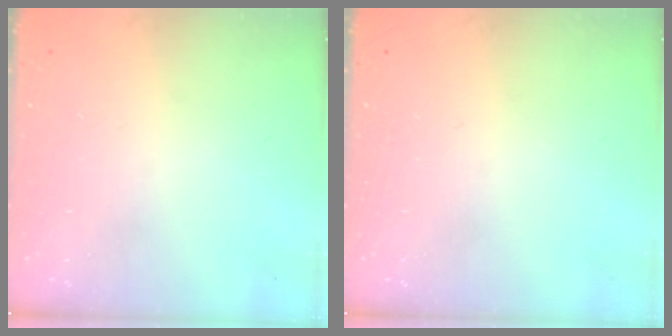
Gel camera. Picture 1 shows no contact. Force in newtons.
{"total": 0.0}